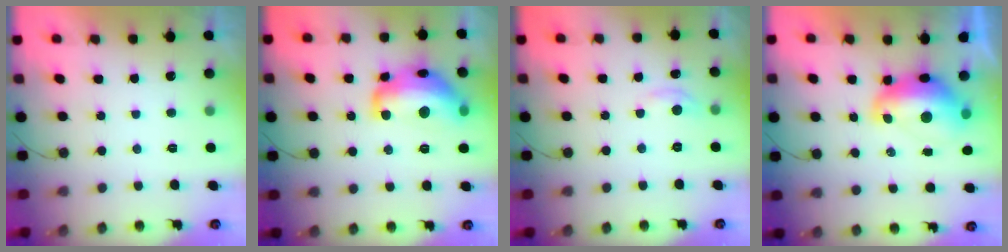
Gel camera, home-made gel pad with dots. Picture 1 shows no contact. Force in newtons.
{"total": 17.2, "press": 17.2, "slide": 1.1}
{"total": 3.4, "press": 3.3, "slide": 0.5}
{"total": 11.9, "press": 11.8, "slide": 0.9}